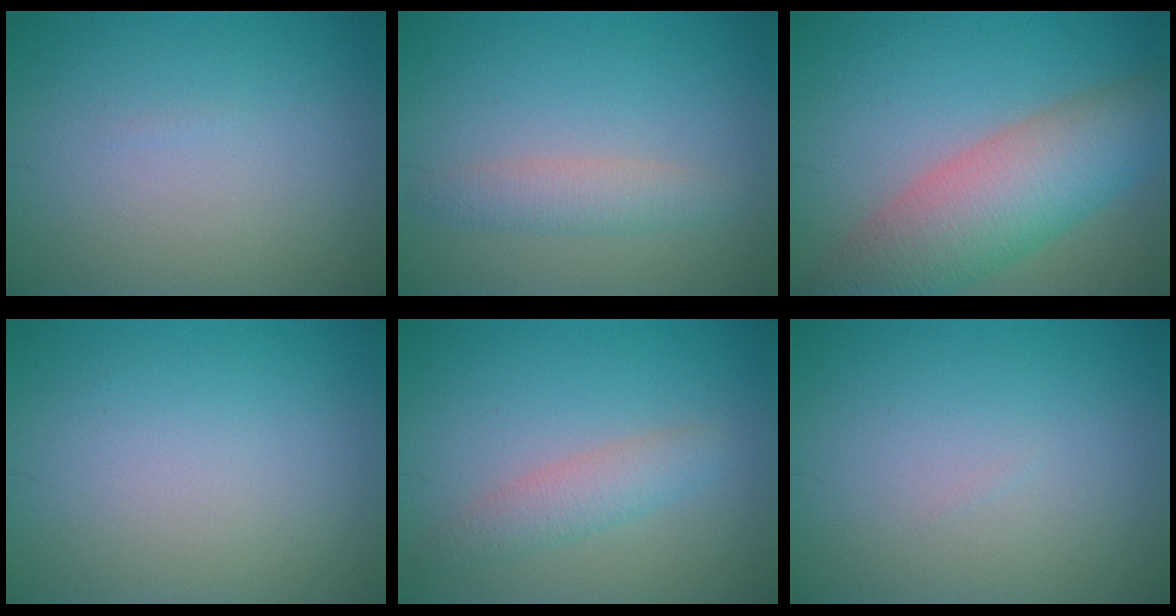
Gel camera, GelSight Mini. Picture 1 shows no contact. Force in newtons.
{"total": 2.2, "press": 2.2, "slide": 0.1}
{"total": 8.6, "press": 8.6, "slide": 0.3}
{"total": 0.0}
{"total": 2.6, "press": 2.6, "slide": 0.2}
{"total": 0.0}